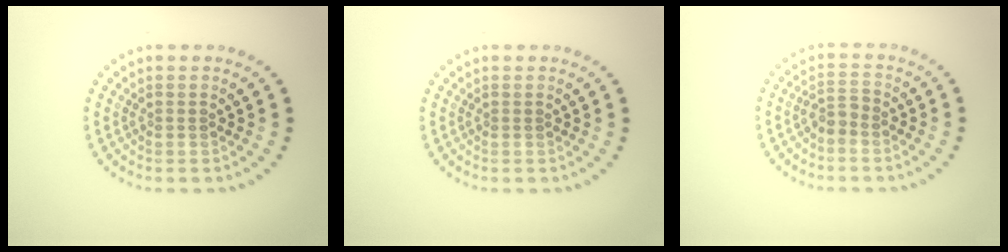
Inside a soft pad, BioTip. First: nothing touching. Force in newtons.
{"total": 0.0}
{"total": 1.5, "press": 1.2, "slide": 0.8}